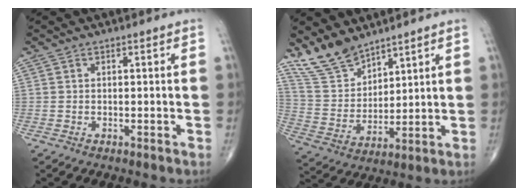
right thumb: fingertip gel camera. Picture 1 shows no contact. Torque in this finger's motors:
{"motor_torque": [-0.02, 0.67, 0.04, 0.09, 0.02]}